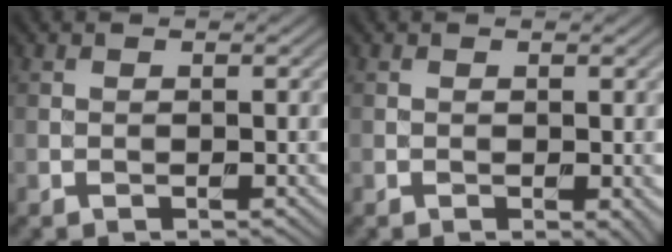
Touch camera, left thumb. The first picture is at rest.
{"total": 0.7, "force": [-0.1, 0.3, 0.7], "torque": [-0.007, -0.004, -0.002]}